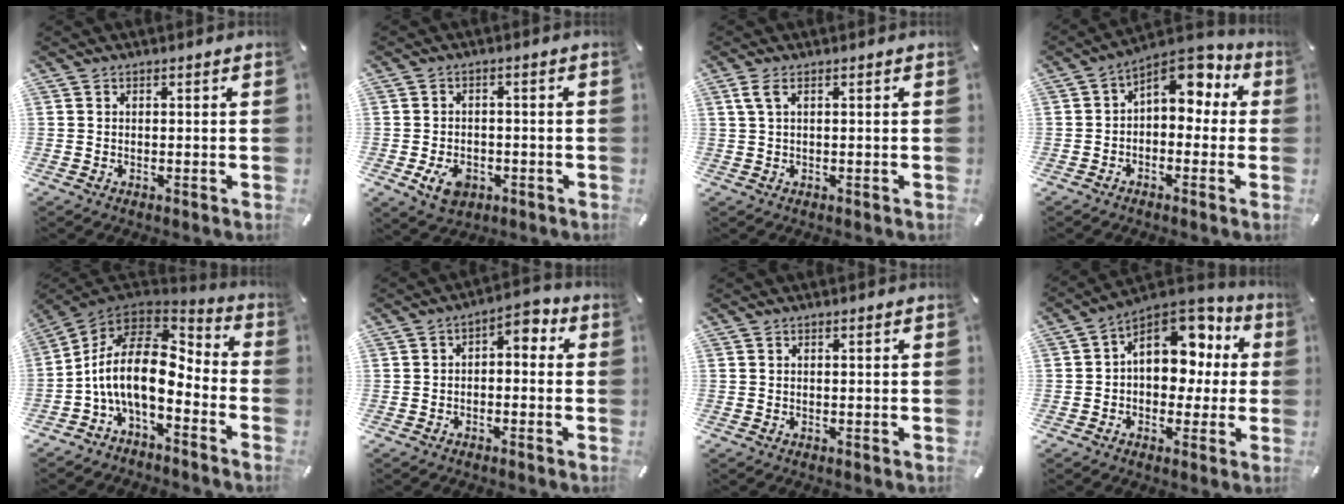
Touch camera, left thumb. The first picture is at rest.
{"total": 5.9, "force": [-2.4, 4.3, 3.2], "torque": [-0.062, 0.007, -0.045]}
{"total": 2.6, "force": [0.9, 0.7, 2.3], "torque": [-0.050, 0.001, 0.014]}
{"total": 7.8, "force": [2.9, 5.3, 5.0], "torque": [-0.066, -0.025, 0.048]}
{"total": 15.6, "force": [-2.1, 8.9, 12.7], "torque": [-0.277, 0.000, -0.037]}
{"total": 3.4, "force": [-1.1, 2.1, 2.4], "torque": [-0.032, 0.009, -0.030]}
{"total": 0.0}
{"total": 14.1, "force": [4.0, 10.6, 8.3], "torque": [-0.105, -0.027, 0.076]}